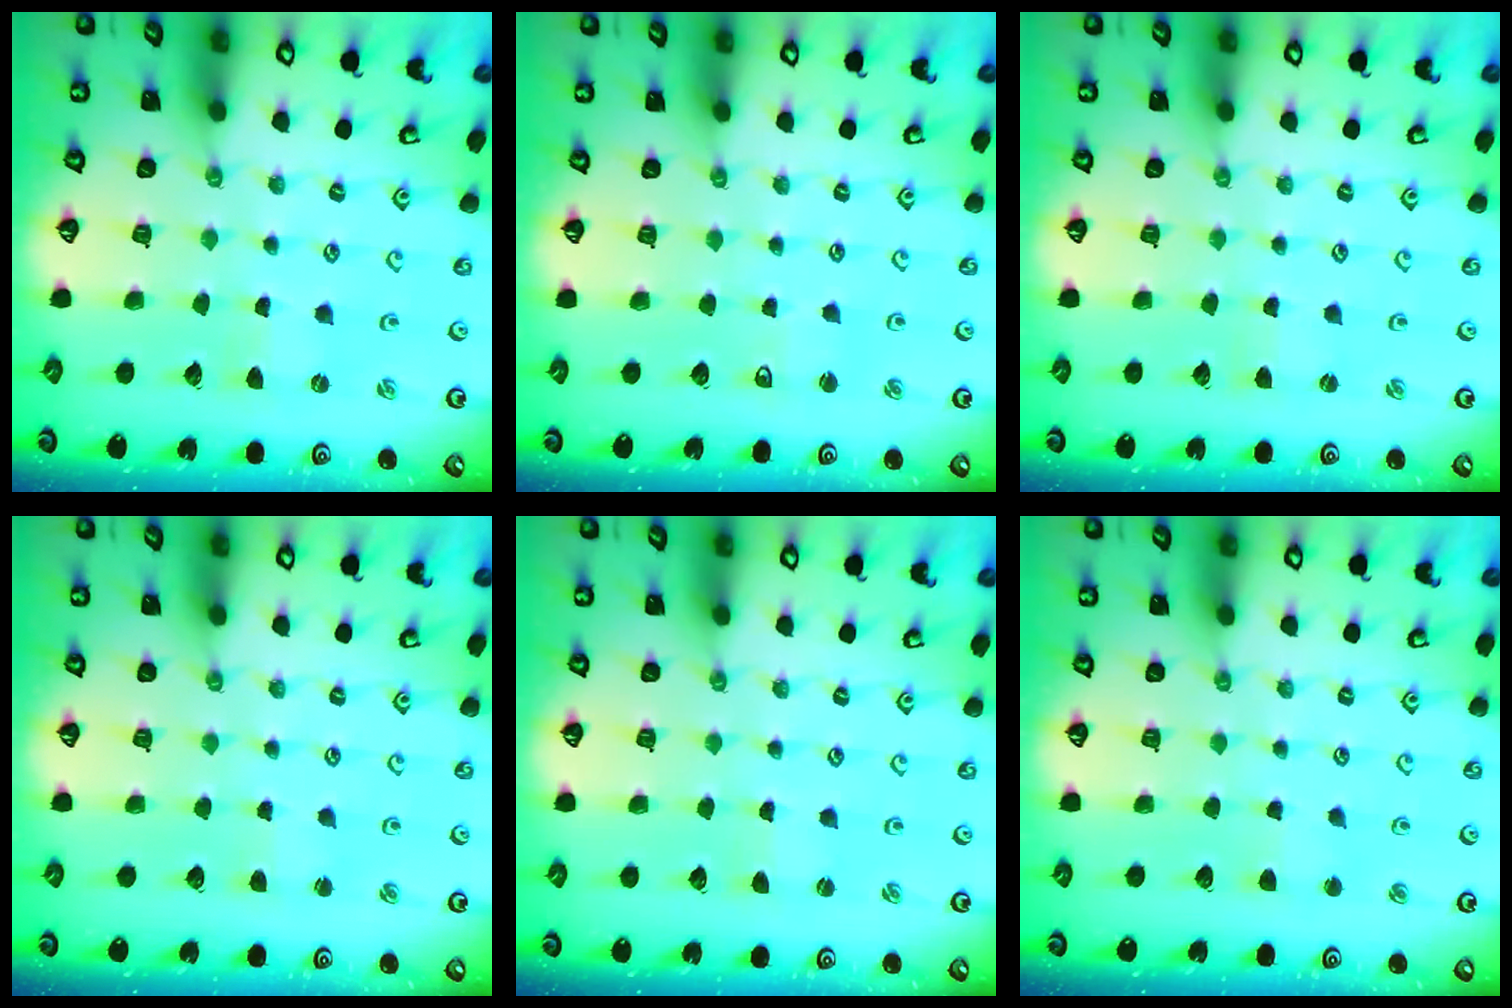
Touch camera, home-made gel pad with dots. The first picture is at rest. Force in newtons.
{"total": 2.8, "press": 2.7, "slide": 0.7}
{"total": 1.3, "press": 1.3, "slide": 0.2}
{"total": 1.6, "press": 1.6, "slide": 0.2}
{"total": 0.0}
{"total": 2.8, "press": 2.7, "slide": 0.4}